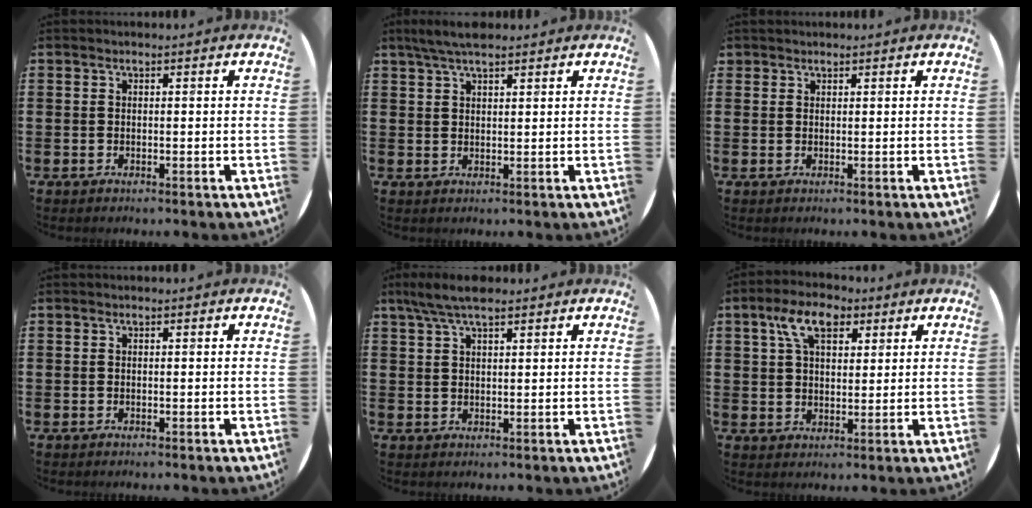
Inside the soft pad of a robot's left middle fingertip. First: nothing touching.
{"total": 3.7, "force": [3.0, 0.8, 1.9], "torque": [-0.044, 0.000, 0.055]}
{"total": 0.8, "force": [0.7, 0.3, -0.1], "torque": [0.002, 0.003, 0.014]}
{"total": 0.0}
{"total": 4.6, "force": [3.6, 1.1, 2.7], "torque": [-0.061, 0.001, 0.065]}
{"total": 7.1, "force": [4.0, 3.9, 4.3], "torque": [-0.084, 0.010, 0.070]}